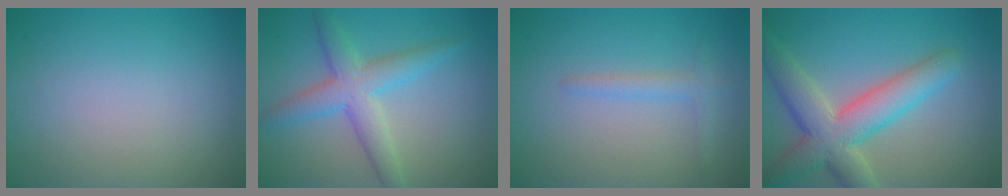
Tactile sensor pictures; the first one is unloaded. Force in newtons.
{"total": 4.6, "press": 4.6, "slide": 0.1}
{"total": 1.4, "press": 1.4, "slide": 0.2}
{"total": 7.0, "press": 7.0, "slide": 0.4}